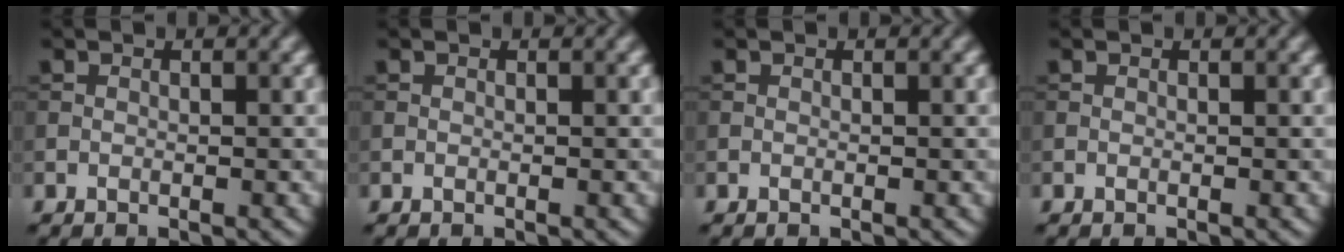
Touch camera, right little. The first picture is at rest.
{"total": 0.0}
{"total": 0.0}
{"total": 0.0}